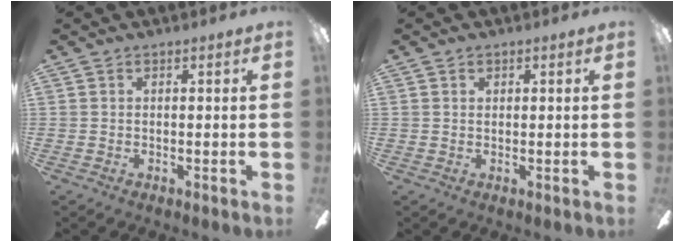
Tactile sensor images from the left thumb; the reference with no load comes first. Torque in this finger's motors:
{"motor_torque": [0.23, -0.35, -0.28, -0.10, 0.00]}